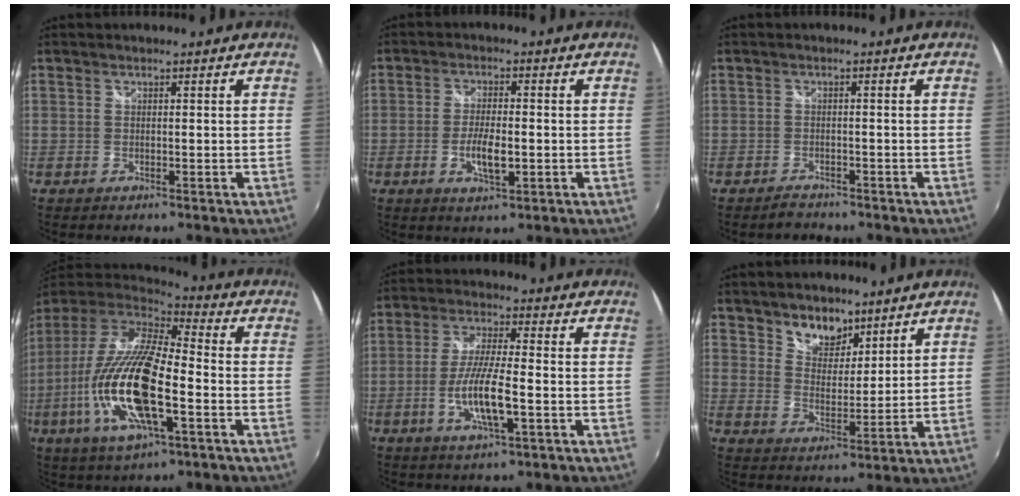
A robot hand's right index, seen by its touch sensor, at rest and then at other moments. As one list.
[{"total": 5.5, "force": [-1.5, 1.7, 5.1], "torque": [-0.101, -0.003, -0.025]}, {"total": 2.1, "force": [-1.9, 0.9, 0.2], "torque": [-0.012, 0.001, -0.032]}, {"total": 21.8, "force": [-6.2, 6.7, 19.8], "torque": [-0.395, -0.026, -0.122]}, {"total": 9.4, "force": [-2.8, 1.4, 8.9], "torque": [-0.175, -0.006, -0.053]}, {"total": 7.1, "force": [5.4, 4.0, 2.4], "torque": [-0.027, 0.002, 0.096]}]